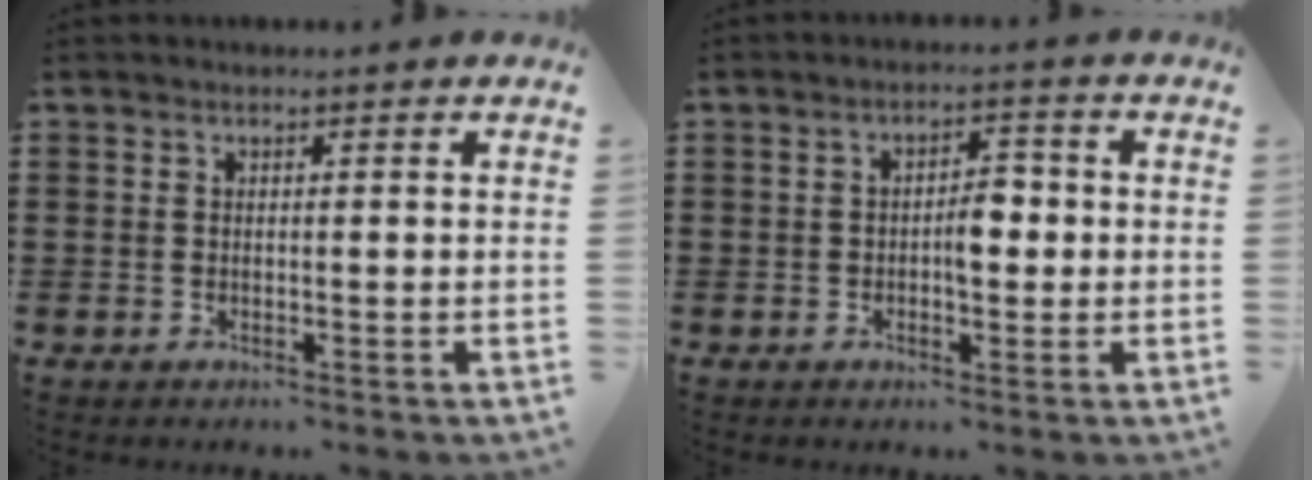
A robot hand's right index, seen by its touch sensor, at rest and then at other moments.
{"total": 4.2, "force": [-0.3, 2.0, 3.6], "torque": [-0.060, 0.004, -0.008]}